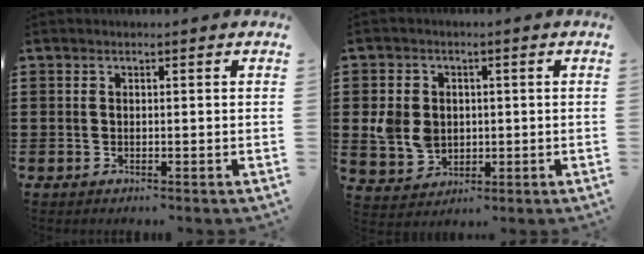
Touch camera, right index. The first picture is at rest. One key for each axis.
{"total": 6.2, "fx": 0.1, "fy": 5.1, "fz": 3.4, "tx": -0.089, "ty": 0.010, "tz": 0.001}